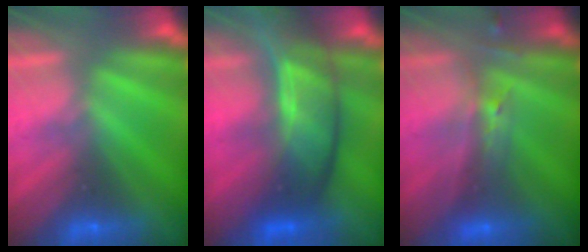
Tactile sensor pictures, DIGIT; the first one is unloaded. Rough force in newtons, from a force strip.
{"total": 7.8}
{"total": 2.4}